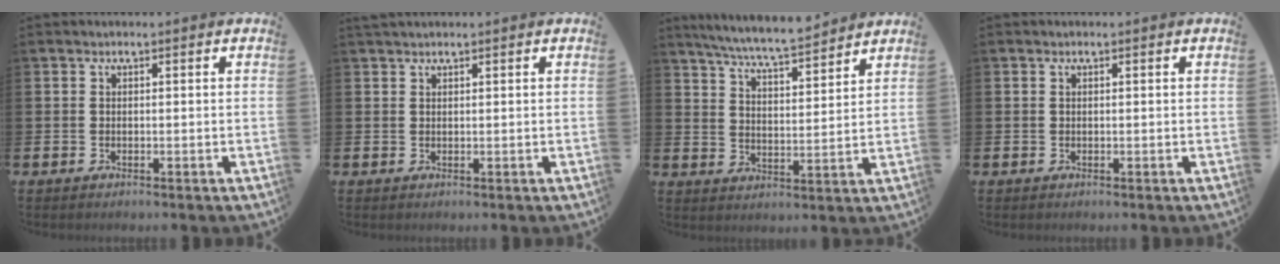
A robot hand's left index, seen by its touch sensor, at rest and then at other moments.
{"total": 0.9, "force": [0.9, 0.1, 0.2], "torque": [-0.001, 0.000, 0.015]}
{"total": 7.1, "force": [6.8, 0.0, 2.0], "torque": [-0.063, -0.041, 0.121]}
{"total": 0.0}